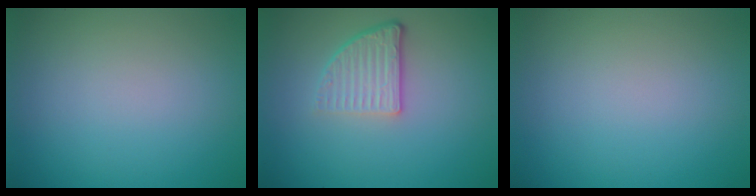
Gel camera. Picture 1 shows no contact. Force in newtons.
{"total": 3.8, "press": 2.6, "slide": 2.8}
{"total": 0.0}